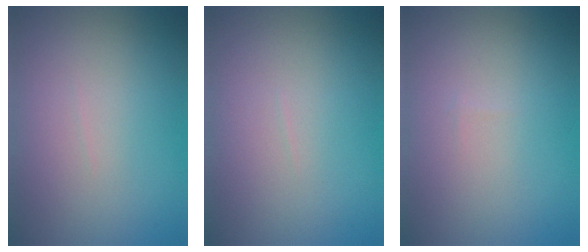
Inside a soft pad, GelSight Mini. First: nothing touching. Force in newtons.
{"total": 0.0}
{"total": 0.0}